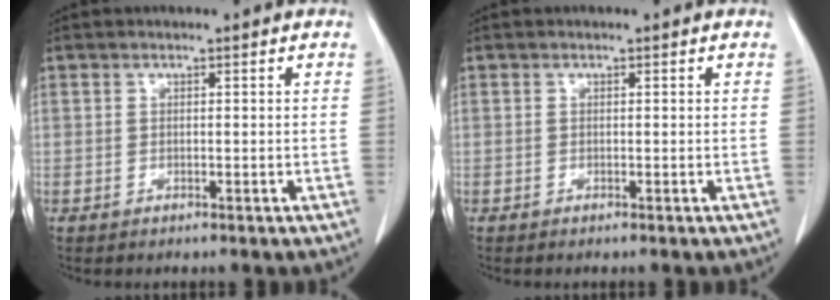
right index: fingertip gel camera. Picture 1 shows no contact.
{"total": 0.0}